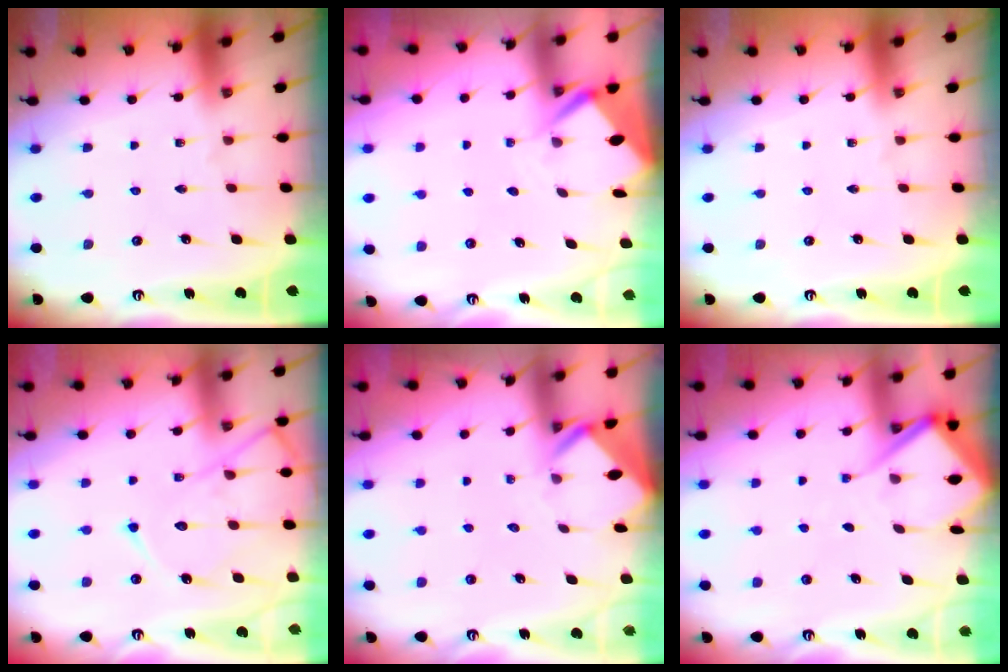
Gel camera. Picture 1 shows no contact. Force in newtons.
{"total": 3.4, "press": 3.4, "slide": 0.3}
{"total": 0.0}
{"total": 13.4, "press": 13.4, "slide": 1.4}
{"total": 2.9, "press": 2.9, "slide": 0.2}
{"total": 6.6, "press": 6.6, "slide": 0.6}